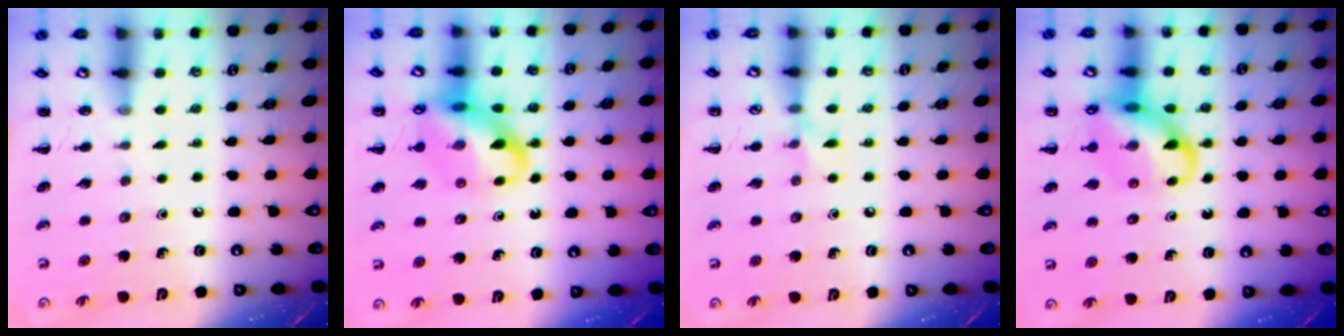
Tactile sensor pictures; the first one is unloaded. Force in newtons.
{"total": 14.7, "press": 14.6, "slide": 1.9}
{"total": 5.0, "press": 4.7, "slide": 1.7}
{"total": 13.5, "press": 13.3, "slide": 1.9}